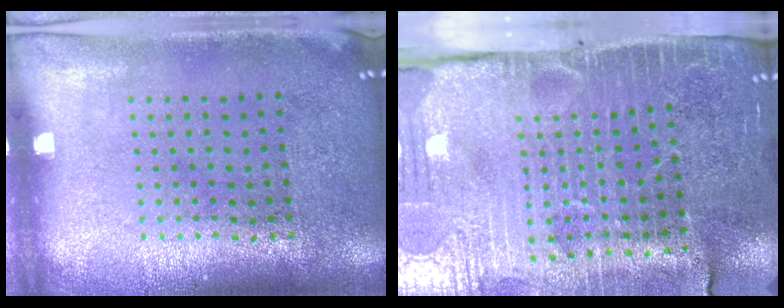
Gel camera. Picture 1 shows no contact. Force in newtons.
{"total": 3.9, "press": 3.6, "slide": 1.4}